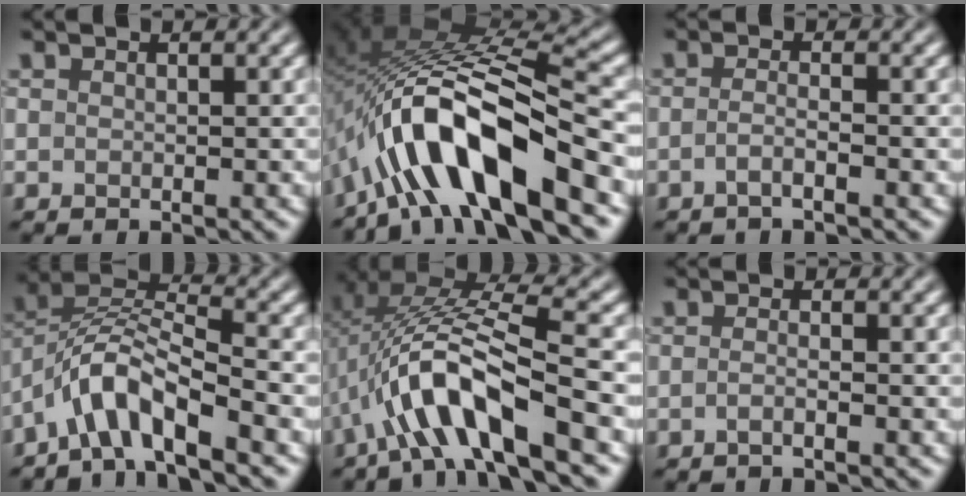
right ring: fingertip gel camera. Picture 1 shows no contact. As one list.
[{"total": 11.5, "force": [-6.0, 3.1, 9.3], "torque": [-0.158, 0.020, -0.112]}, {"total": 1.1, "force": [-0.7, -0.1, 0.9], "torque": [-0.024, 0.002, -0.018]}, {"total": 6.3, "force": [-4.0, 1.4, 4.6], "torque": [-0.086, 0.015, -0.087]}, {"total": 9.3, "force": [-2.9, 2.6, 8.4], "torque": [-0.164, 0.020, -0.058]}, {"total": 0.8, "force": [-0.5, -0.2, 0.6], "torque": [-0.018, 0.001, -0.012]}]